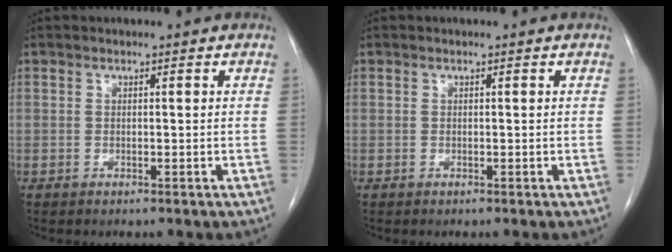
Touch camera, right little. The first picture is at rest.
{"total": 0.0}